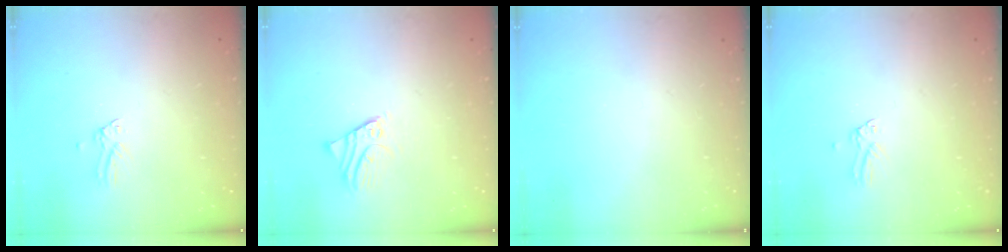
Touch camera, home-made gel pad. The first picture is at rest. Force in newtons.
{"total": 2.6, "press": 2.6, "slide": 0.1}
{"total": 0.0}
{"total": 0.0}